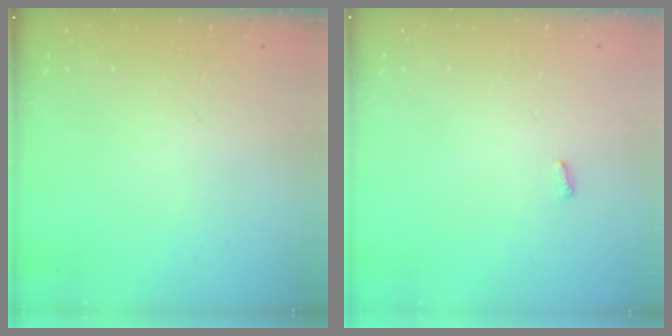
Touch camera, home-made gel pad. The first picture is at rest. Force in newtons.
{"total": 3.5, "press": 3.5, "slide": 0.3}